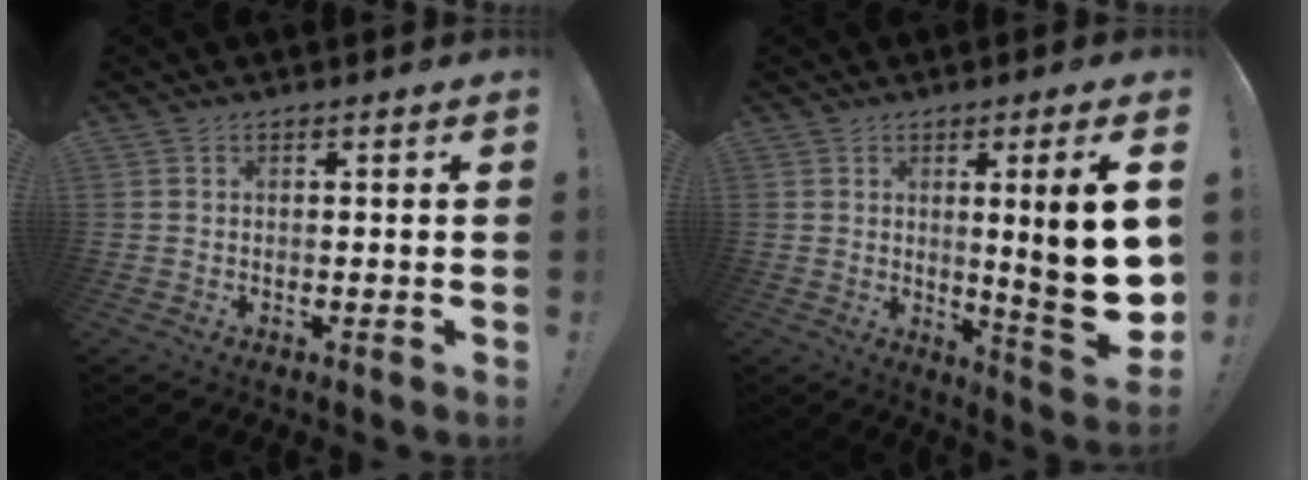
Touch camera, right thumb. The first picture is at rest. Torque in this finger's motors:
{"motor_torque": [-0.29, 1.17, 0.78, 0.69, 0.02]}